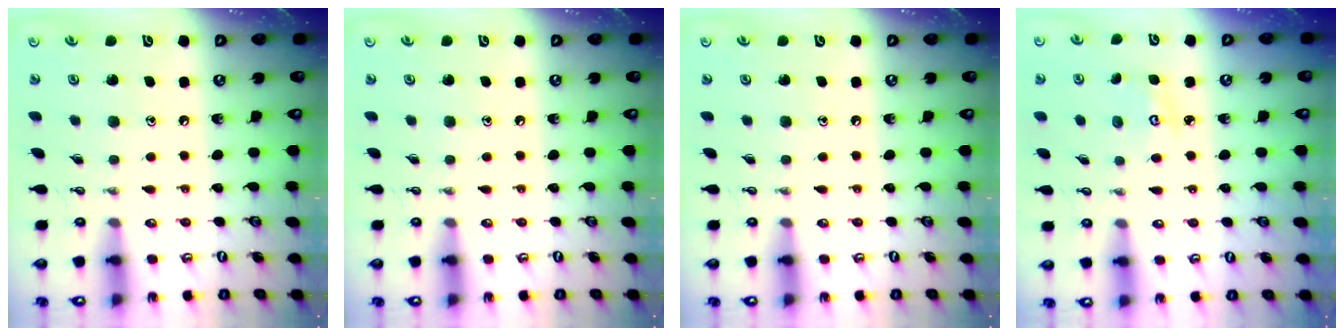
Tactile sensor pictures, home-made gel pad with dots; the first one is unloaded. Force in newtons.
{"total": 0.0}
{"total": 0.0}
{"total": 3.1, "press": 3.1, "slide": 0.4}